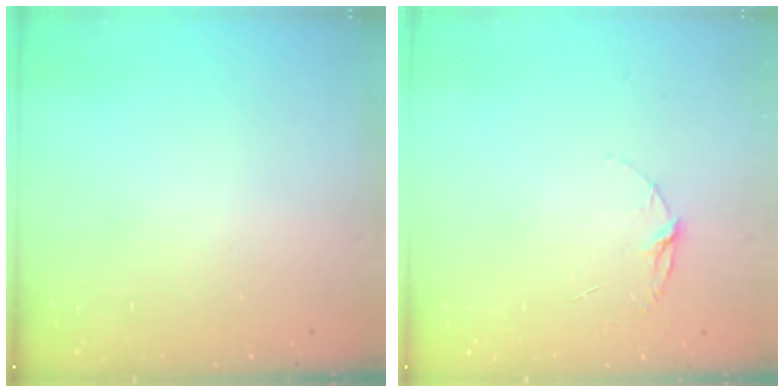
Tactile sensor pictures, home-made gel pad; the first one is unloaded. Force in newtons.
{"total": 4.1, "press": 4.1, "slide": 0.3}